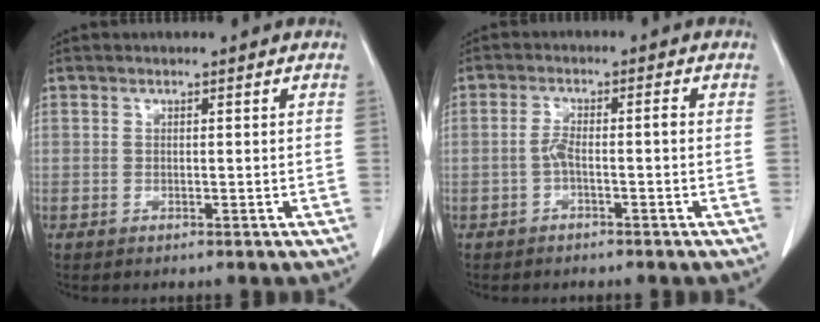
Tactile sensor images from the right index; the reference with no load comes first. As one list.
[{"total": 2.8, "force": [-1.0, 0.4, 2.6], "torque": [-0.053, 0.009, -0.019]}]